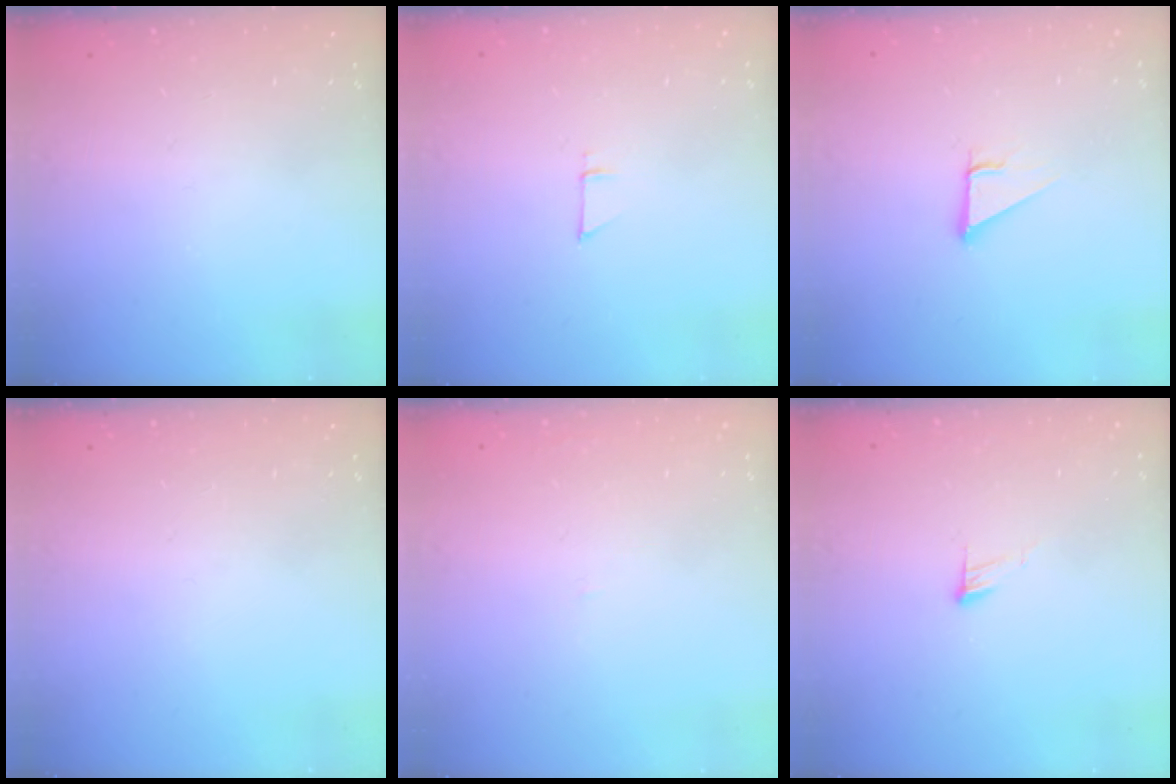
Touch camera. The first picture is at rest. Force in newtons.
{"total": 3.5, "press": 3.4, "slide": 0.4}
{"total": 3.7, "press": 3.7, "slide": 0.2}
{"total": 0.0}
{"total": 0.9, "press": 0.9, "slide": 0.1}
{"total": 5.2, "press": 5.2, "slide": 0.5}